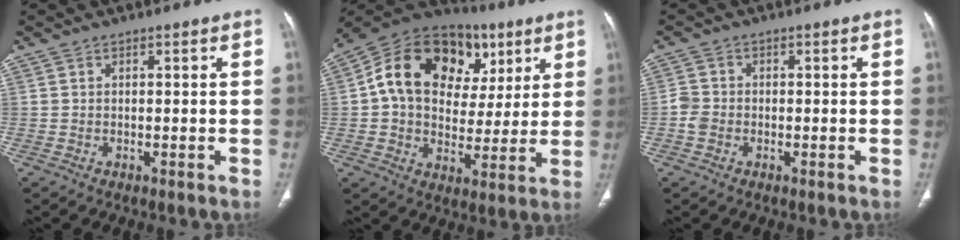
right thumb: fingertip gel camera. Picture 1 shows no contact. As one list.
[{"total": 23.6, "force": [7.2, 16.7, 15.0], "torque": [-0.210, 0.033, 0.114]}, {"total": 2.7, "force": [-0.9, 2.2, 1.2], "torque": [-0.018, 0.009, -0.022]}]